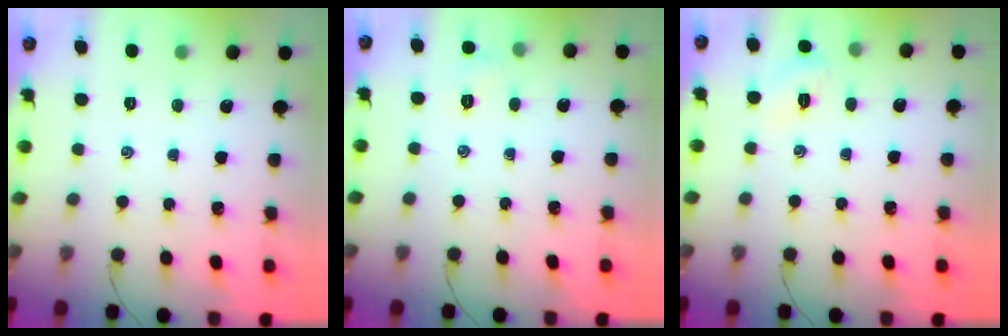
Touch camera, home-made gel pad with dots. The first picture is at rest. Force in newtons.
{"total": 3.8, "press": 3.6, "slide": 1.2}
{"total": 6.0, "press": 5.8, "slide": 1.6}